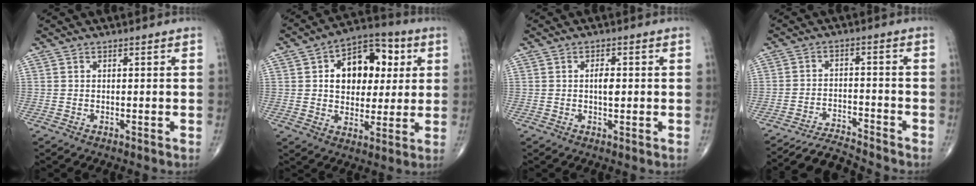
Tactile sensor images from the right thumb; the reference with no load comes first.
{"total": 15.4, "force": [3.6, 10.4, 10.7], "torque": [-0.109, 0.010, 0.052]}
{"total": 2.5, "force": [0.0, 1.1, 2.2], "torque": [-0.035, 0.001, -0.003]}
{"total": 6.1, "force": [-6.0, -0.6, -0.3], "torque": [-0.012, 0.039, -0.105]}